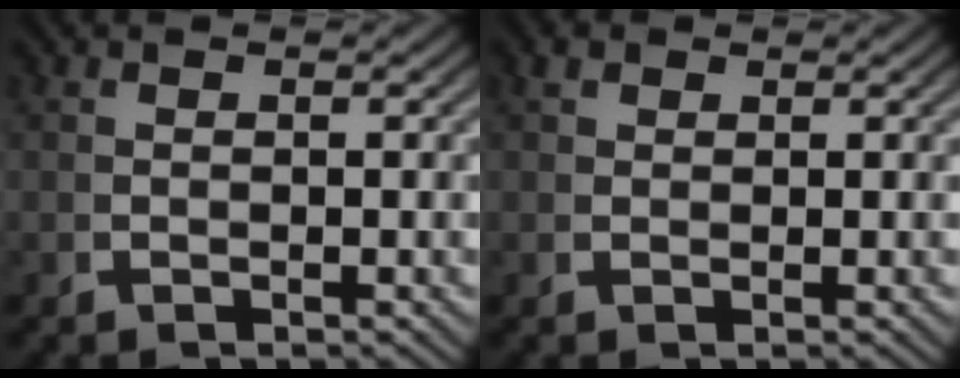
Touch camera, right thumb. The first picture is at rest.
{"total": 1.5, "force": [1.2, 0.8, 0.4], "torque": [-0.007, -0.002, 0.024]}